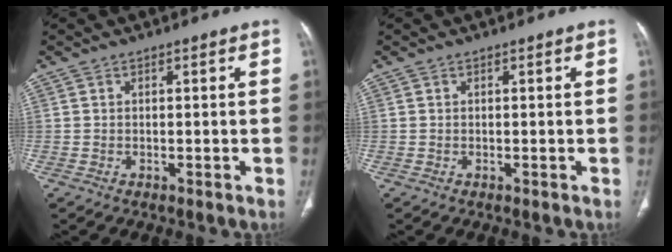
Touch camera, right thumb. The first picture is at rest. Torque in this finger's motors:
{"motor_torque": [0.00, 0.00, 0.15, 0.26, 0.03]}